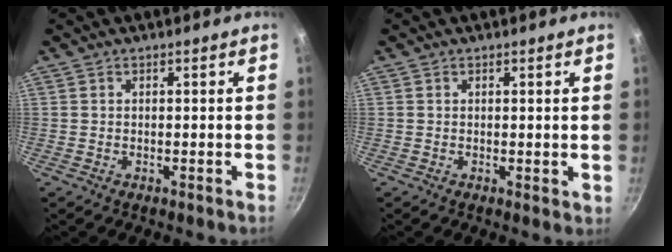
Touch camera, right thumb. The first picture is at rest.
{"total": 0.9, "force": [0.5, 0.6, 0.6], "torque": [-0.004, -0.004, 0.006]}